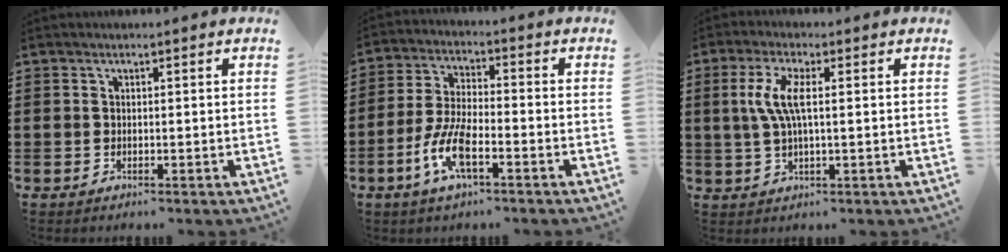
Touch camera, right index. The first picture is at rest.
{"total": 7.7, "force": [-3.5, 2.4, 6.4], "torque": [-0.151, -0.011, -0.071]}
{"total": 6.0, "force": [0.6, 1.6, 5.7], "torque": [-0.130, -0.005, 0.001]}